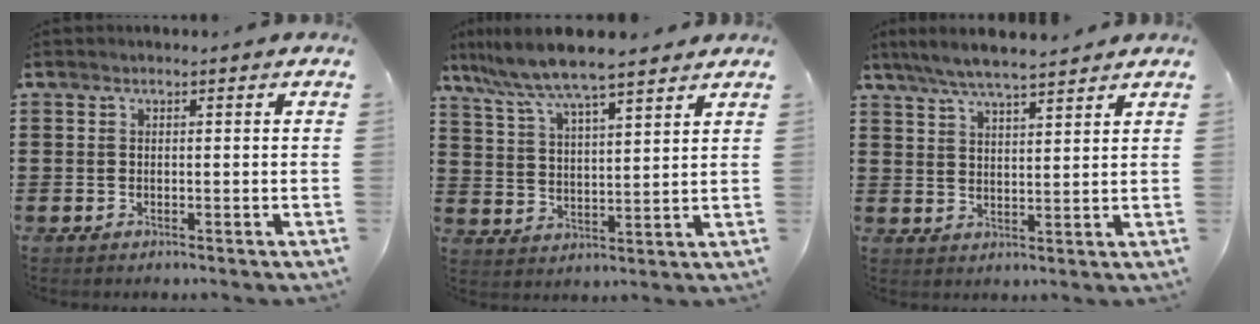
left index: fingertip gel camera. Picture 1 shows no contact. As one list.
[{"total": 7.4, "force": [6.4, 0.5, 3.6], "torque": [-0.094, -0.026, 0.110]}, {"total": 5.6, "force": [5.0, 0.5, 2.5], "torque": [-0.061, -0.012, 0.091]}]